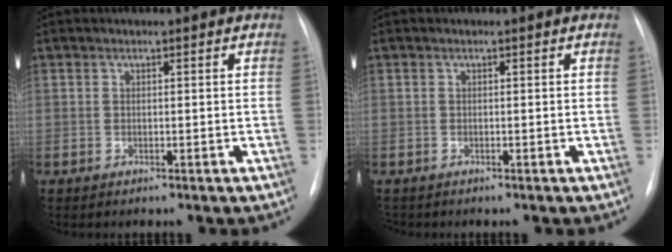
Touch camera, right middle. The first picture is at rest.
{"total": 0.6, "force": [-0.5, 0.3, 0.1], "torque": [-0.004, 0.001, -0.009]}